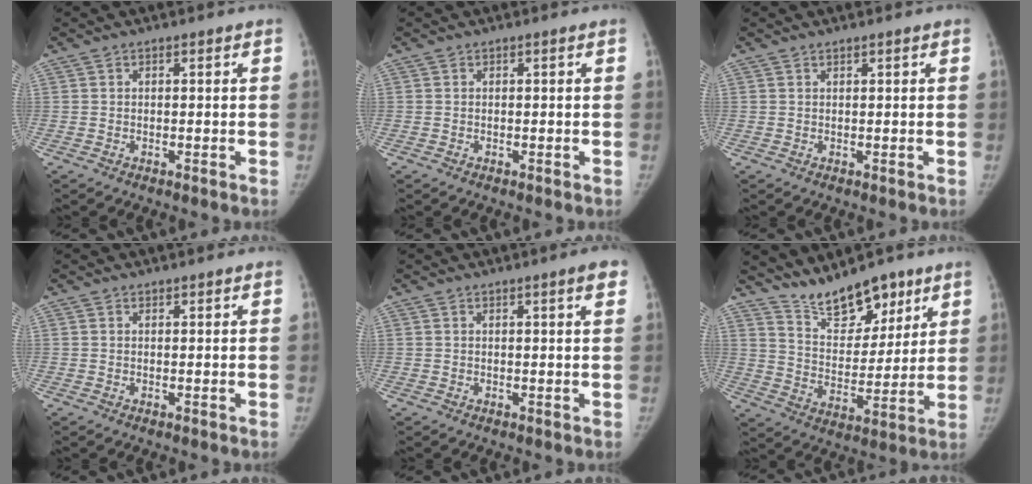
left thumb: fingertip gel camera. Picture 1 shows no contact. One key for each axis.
{"total": 0.0}
{"total": 0.7, "fx": 0.6, "fy": 0.2, "fz": 0.3, "tx": -0.007, "ty": -0.003, "tz": 0.009}
{"total": 0.8, "fx": 0.7, "fy": 0.3, "fz": 0.2, "tx": -0.002, "ty": -0.005, "tz": 0.010}
{"total": 3.0, "fx": 1.7, "fy": 0.2, "fz": 2.4, "tx": -0.029, "ty": -0.006, "tz": 0.021}
{"total": 13.4, "fx": 10.5, "fy": 5.9, "fz": 5.7, "tx": -0.055, "ty": -0.064, "tz": 0.189}